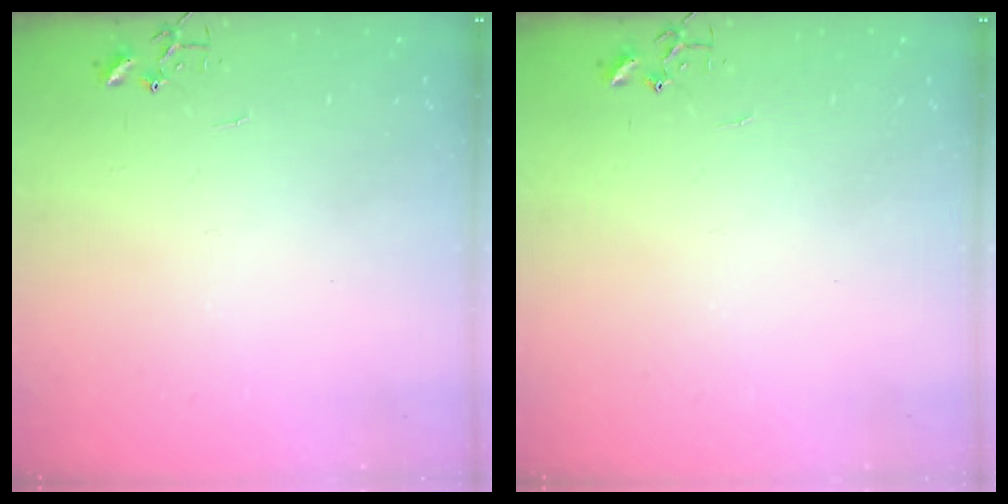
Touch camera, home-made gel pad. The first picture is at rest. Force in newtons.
{"total": 0.0}